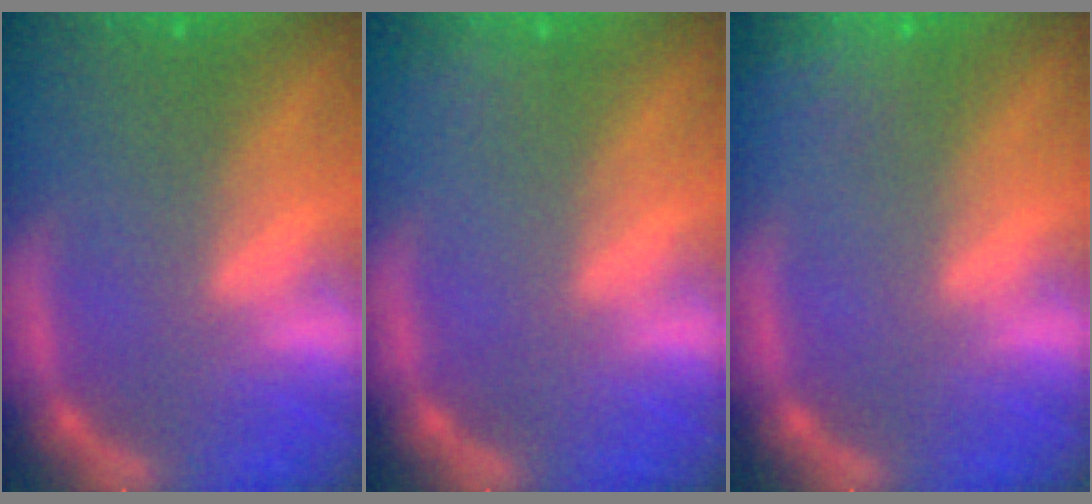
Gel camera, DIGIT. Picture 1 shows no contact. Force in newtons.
{"total": 1.4}
{"total": 4.0}